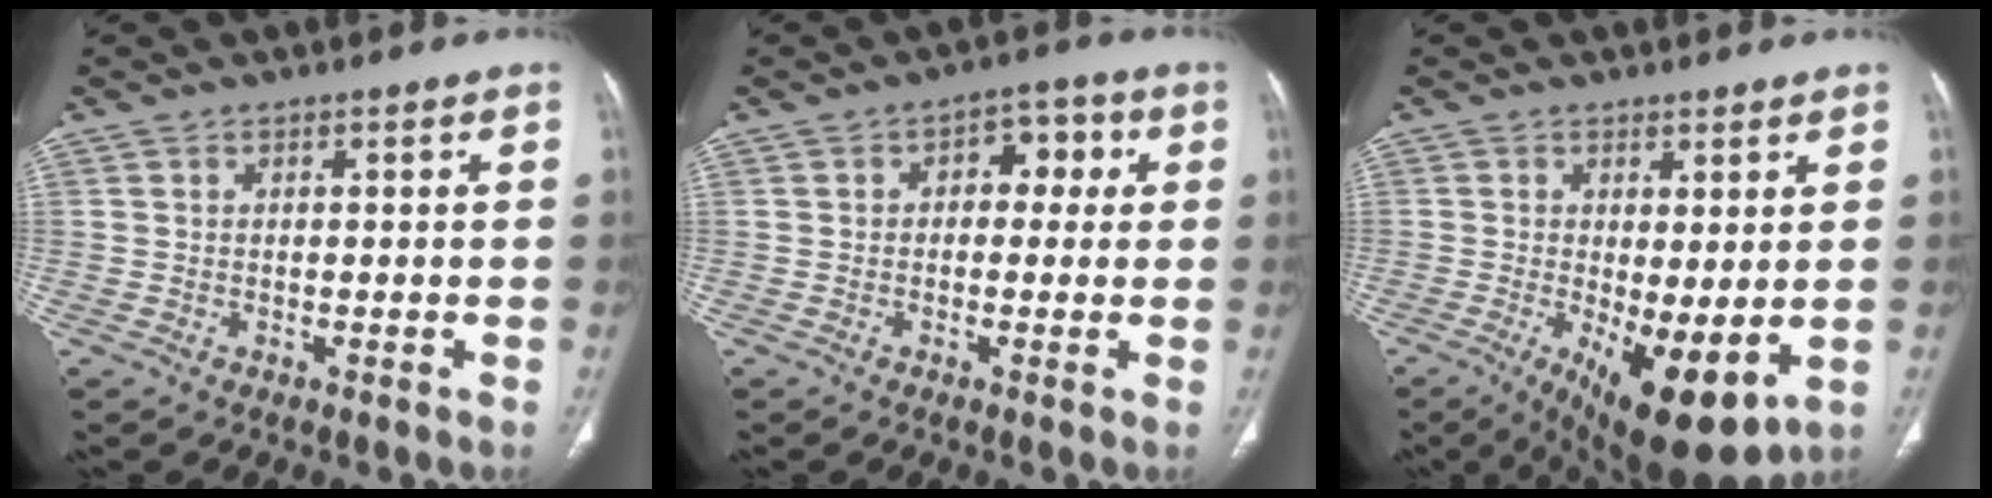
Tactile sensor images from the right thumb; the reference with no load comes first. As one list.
[{"total": 6.0, "force": [1.3, 4.0, 4.4], "torque": [-0.023, 0.014, 0.009]}, {"total": 11.5, "force": [-2.2, 4.1, 10.5], "torque": [-0.161, -0.024, -0.017]}]